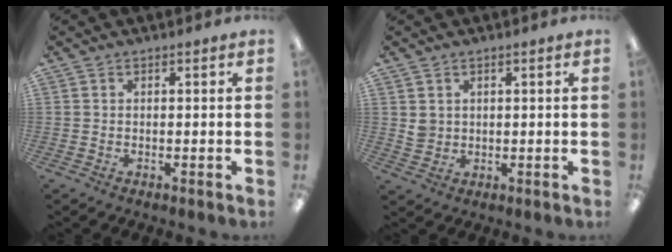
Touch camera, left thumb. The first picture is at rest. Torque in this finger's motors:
{"motor_torque": [0.02, 0.13, 0.38, -0.52, 0.00]}